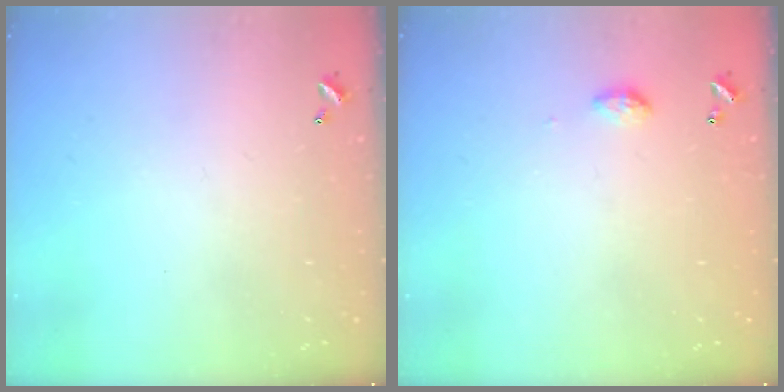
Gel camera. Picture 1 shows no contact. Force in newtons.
{"total": 4.7, "press": 4.7, "slide": 0.6}